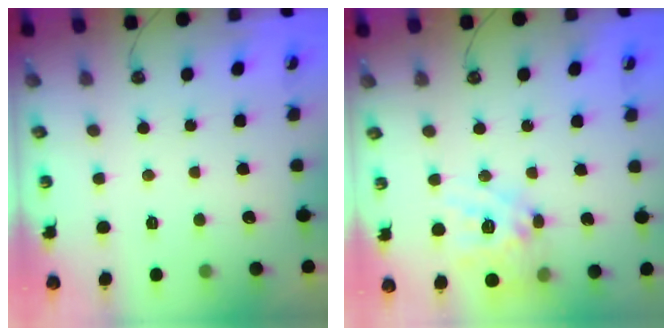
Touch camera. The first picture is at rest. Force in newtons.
{"total": 15.1, "press": 15.1, "slide": 1.3}